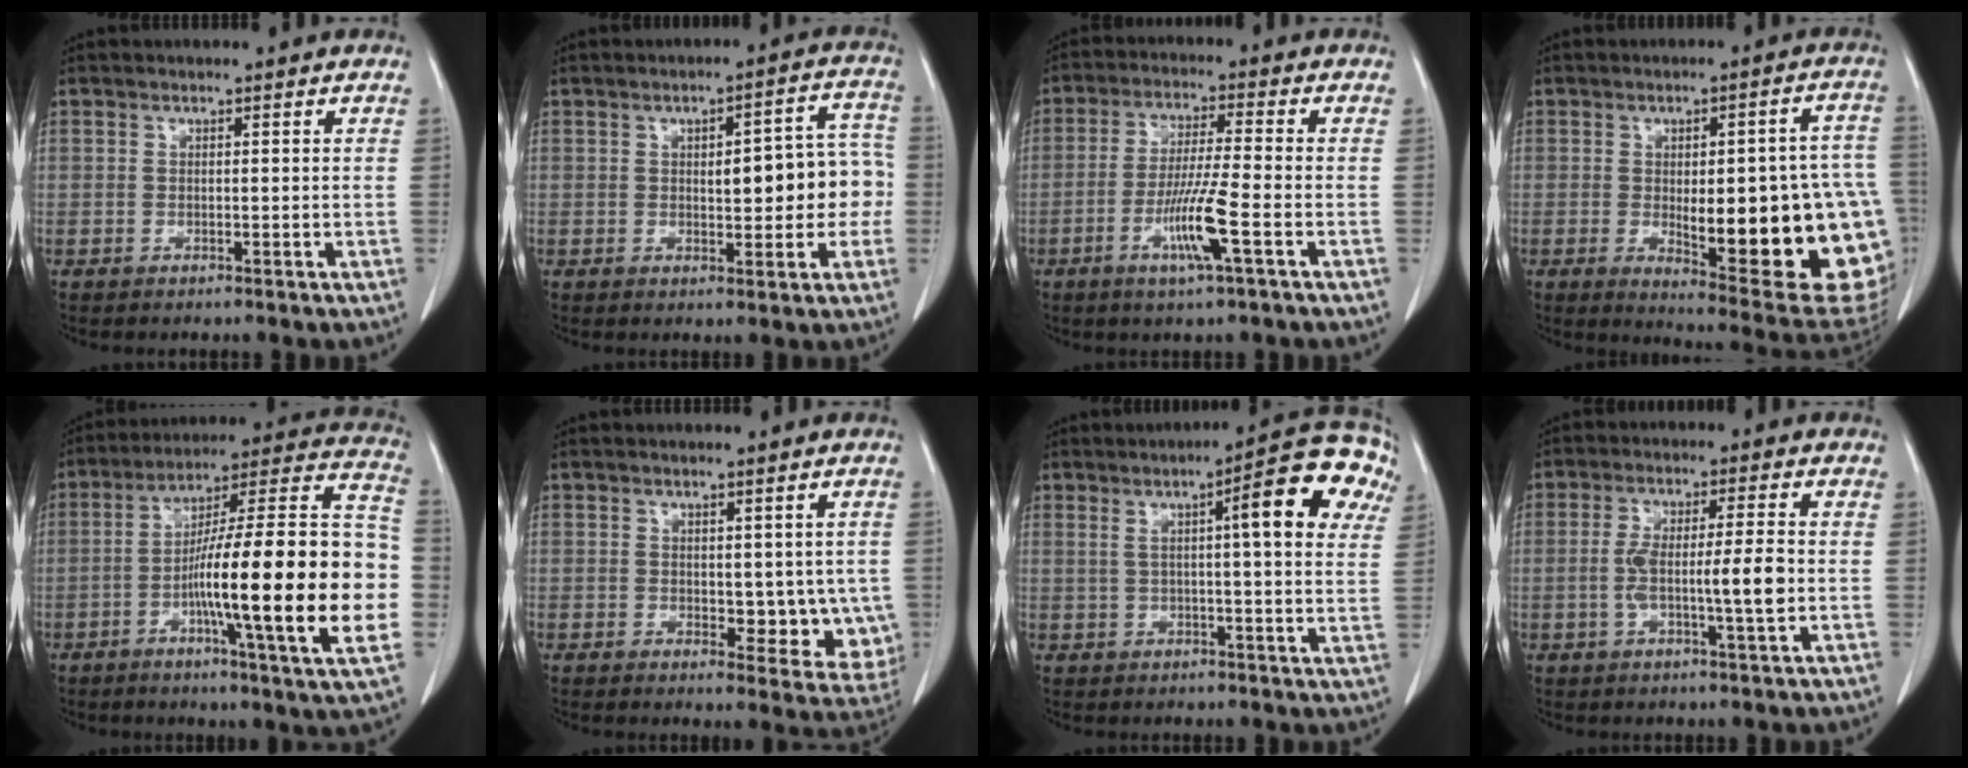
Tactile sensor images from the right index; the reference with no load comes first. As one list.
[{"total": 9.7, "force": [-0.3, 3.4, 9.1], "torque": [-0.104, 0.033, 0.000]}, {"total": 8.4, "force": [-3.1, -0.4, 7.8], "torque": [-0.148, -0.011, -0.059]}, {"total": 24.2, "force": [-3.8, 5.6, 23.2], "torque": [-0.212, 0.007, -0.021]}, {"total": 26.4, "force": [-4.9, 1.0, 25.9], "torque": [-0.321, 0.011, -0.084]}, {"total": 7.9, "force": [0.0, 4.4, 6.6], "torque": [-0.053, -0.012, 0.009]}, {"total": 12.8, "force": [4.6, 1.1, 11.9], "torque": [-0.150, 0.016, 0.047]}, {"total": 7.7, "force": [-1.0, 0.3, 7.7], "torque": [-0.139, 0.007, -0.016]}]